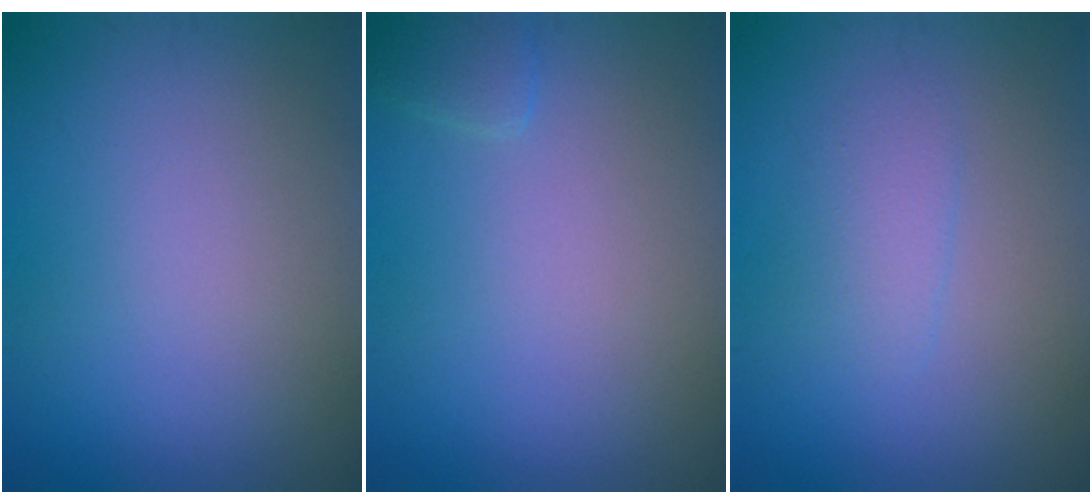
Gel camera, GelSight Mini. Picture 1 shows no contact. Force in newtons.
{"total": 1.1, "press": 1.1, "slide": 0.1}
{"total": 1.8, "press": 1.8, "slide": 0.2}